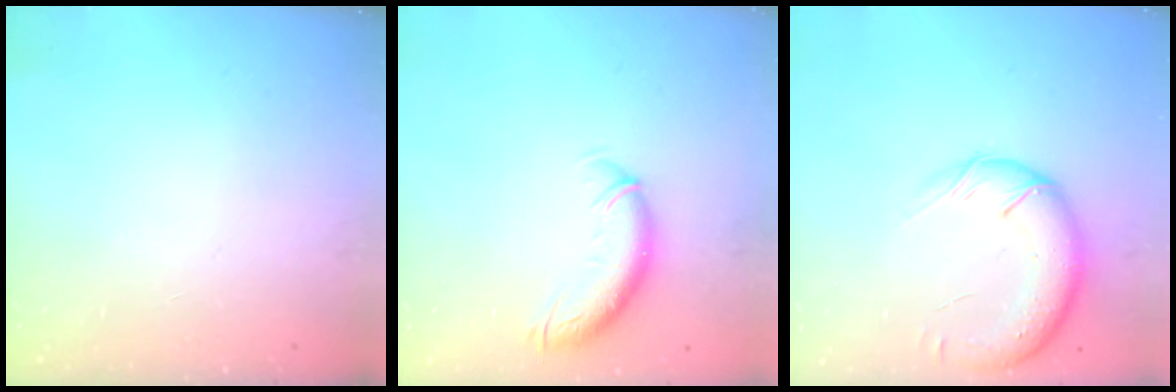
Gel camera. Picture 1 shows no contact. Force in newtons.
{"total": 10.9, "press": 10.9, "slide": 1.1}
{"total": 14.9, "press": 14.3, "slide": 3.9}